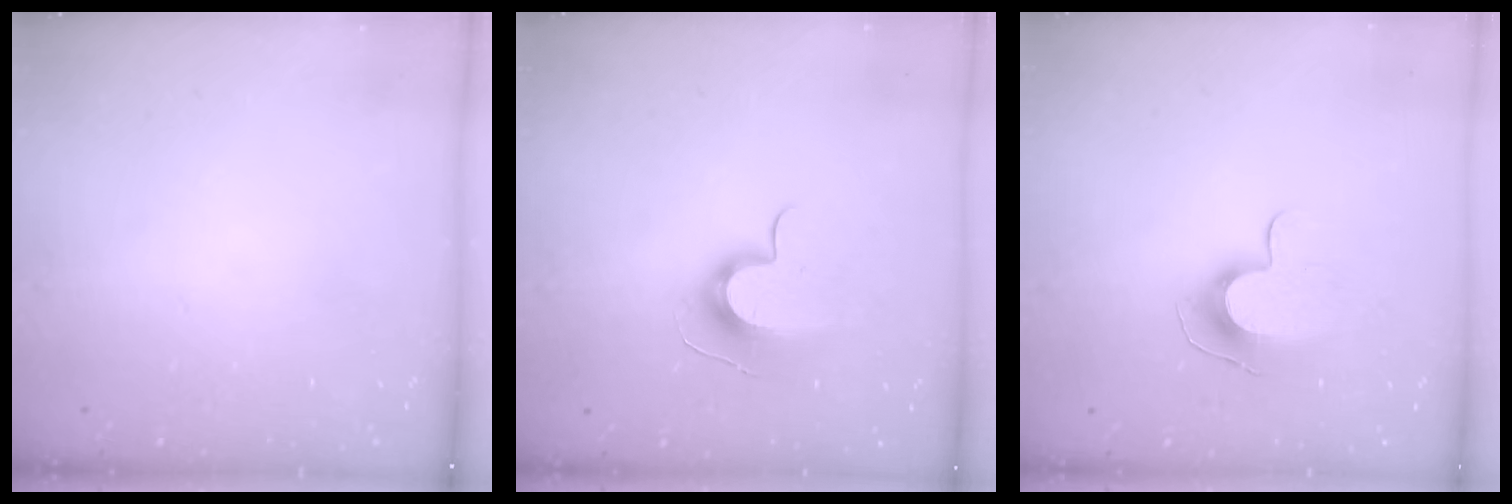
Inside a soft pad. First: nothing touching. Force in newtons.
{"total": 10.8, "press": 10.8, "slide": 0.2}
{"total": 9.4, "press": 9.4, "slide": 0.6}